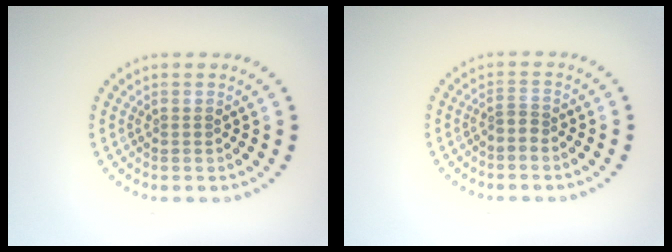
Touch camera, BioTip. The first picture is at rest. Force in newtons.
{"total": 1.2, "press": 0.7, "slide": 1.0}